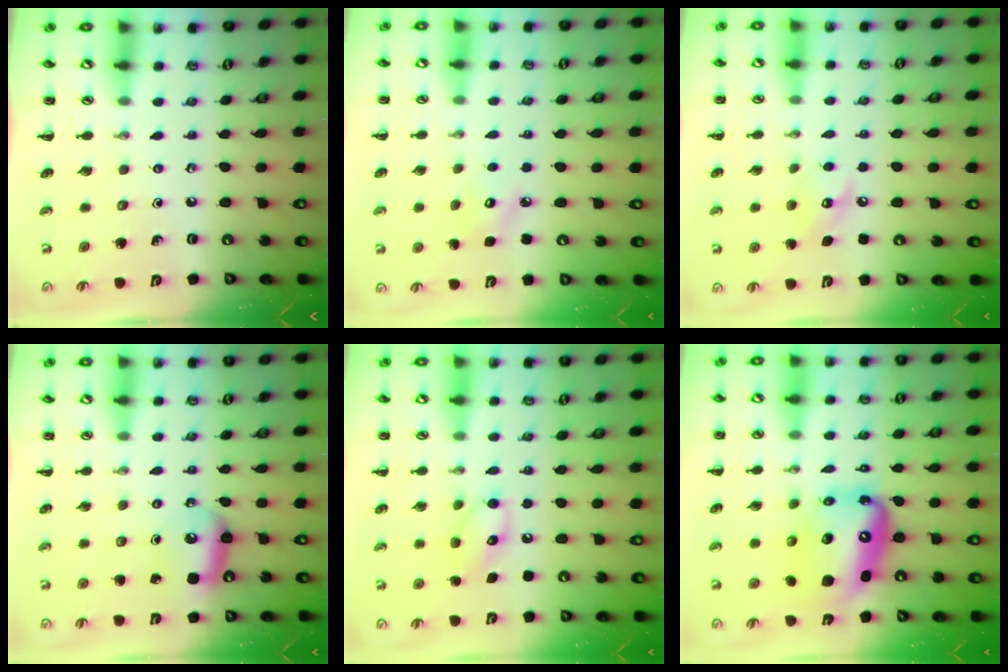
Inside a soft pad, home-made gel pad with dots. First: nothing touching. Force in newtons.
{"total": 4.4, "press": 4.3, "slide": 1.1}
{"total": 6.8, "press": 6.7, "slide": 0.6}
{"total": 6.5, "press": 6.5, "slide": 0.7}
{"total": 9.8, "press": 9.8, "slide": 1.0}
{"total": 12.9, "press": 12.4, "slide": 3.5}